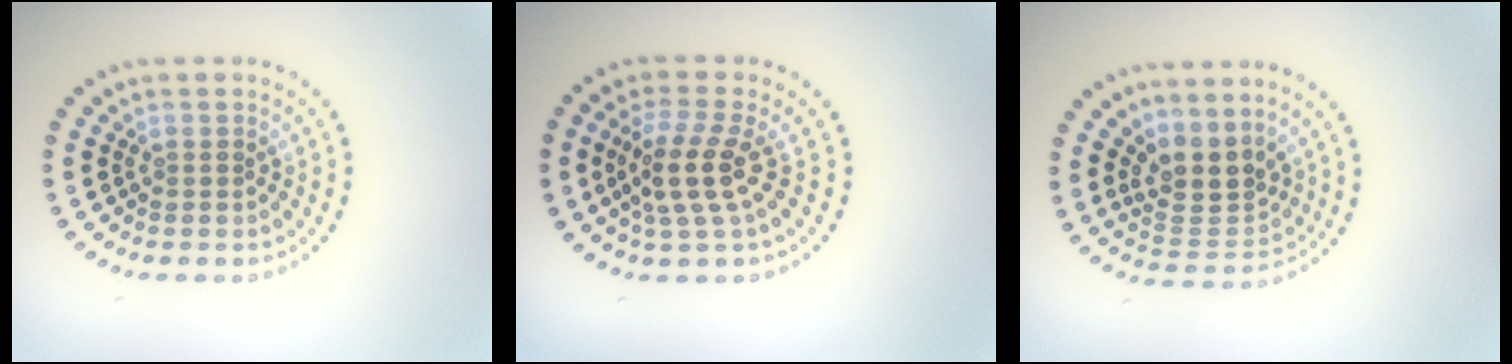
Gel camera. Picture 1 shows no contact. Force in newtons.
{"total": 3.6, "press": 3.0, "slide": 2.0}
{"total": 3.6, "press": 3.0, "slide": 1.9}